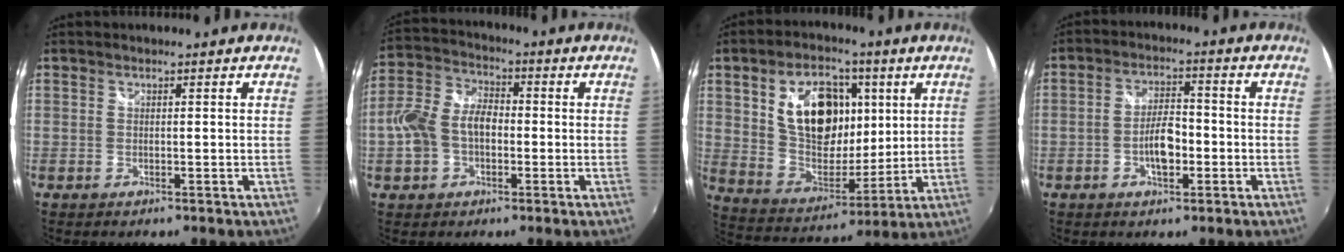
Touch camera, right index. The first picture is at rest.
{"total": 9.5, "force": [-1.9, 6.7, 6.5], "torque": [-0.146, 0.021, -0.035]}
{"total": 17.4, "force": [5.6, 10.8, 12.4], "torque": [-0.224, 0.011, 0.113]}
{"total": 6.2, "force": [-2.1, 2.9, 5.1], "torque": [-0.096, 0.009, -0.033]}